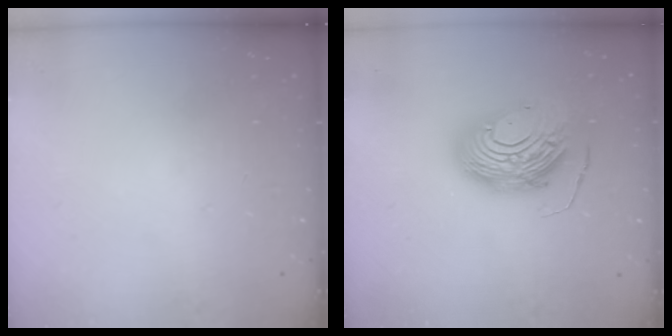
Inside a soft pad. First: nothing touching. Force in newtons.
{"total": 13.7, "press": 13.6, "slide": 1.3}